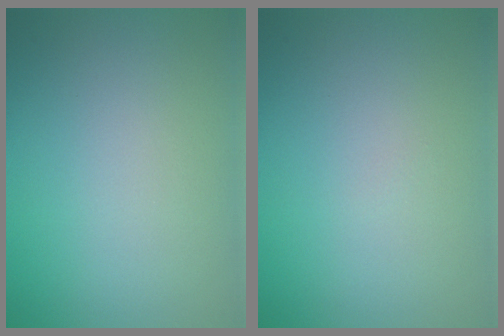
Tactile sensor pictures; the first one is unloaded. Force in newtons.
{"total": 0.0}